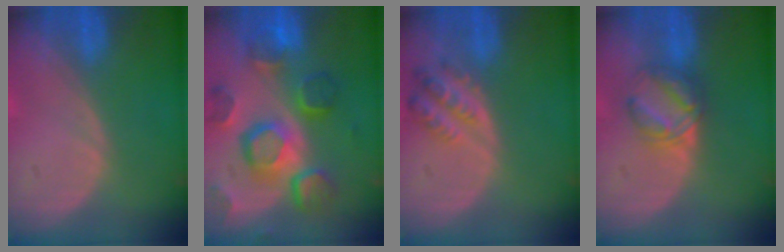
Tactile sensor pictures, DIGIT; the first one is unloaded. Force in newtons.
{"total": 12.3, "press": 10.7, "slide": 6.1}
{"total": 4.8, "press": 4.8, "slide": 0.5}
{"total": 5.8, "press": 5.4, "slide": 2.2}